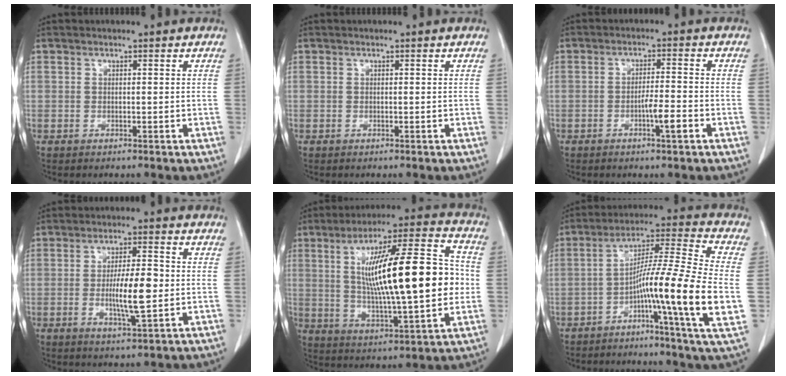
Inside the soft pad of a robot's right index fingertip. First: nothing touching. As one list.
[{"total": 0.0}, {"total": 4.2, "force": [-1.8, 0.1, 3.8], "torque": [-0.059, -0.001, -0.030]}, {"total": 7.8, "force": [-0.9, 1.3, 7.6], "torque": [-0.137, -0.004, -0.016]}, {"total": 22.4, "force": [1.7, 3.8, 22.1], "torque": [-0.363, 0.021, 0.028]}, {"total": 16.6, "force": [-3.8, -1.0, 16.1], "torque": [-0.267, 0.002, -0.076]}]